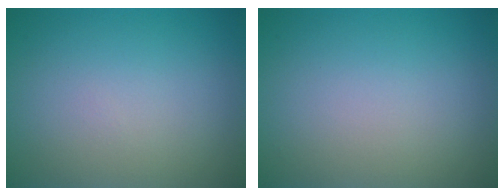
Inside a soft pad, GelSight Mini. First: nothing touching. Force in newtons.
{"total": 0.0}